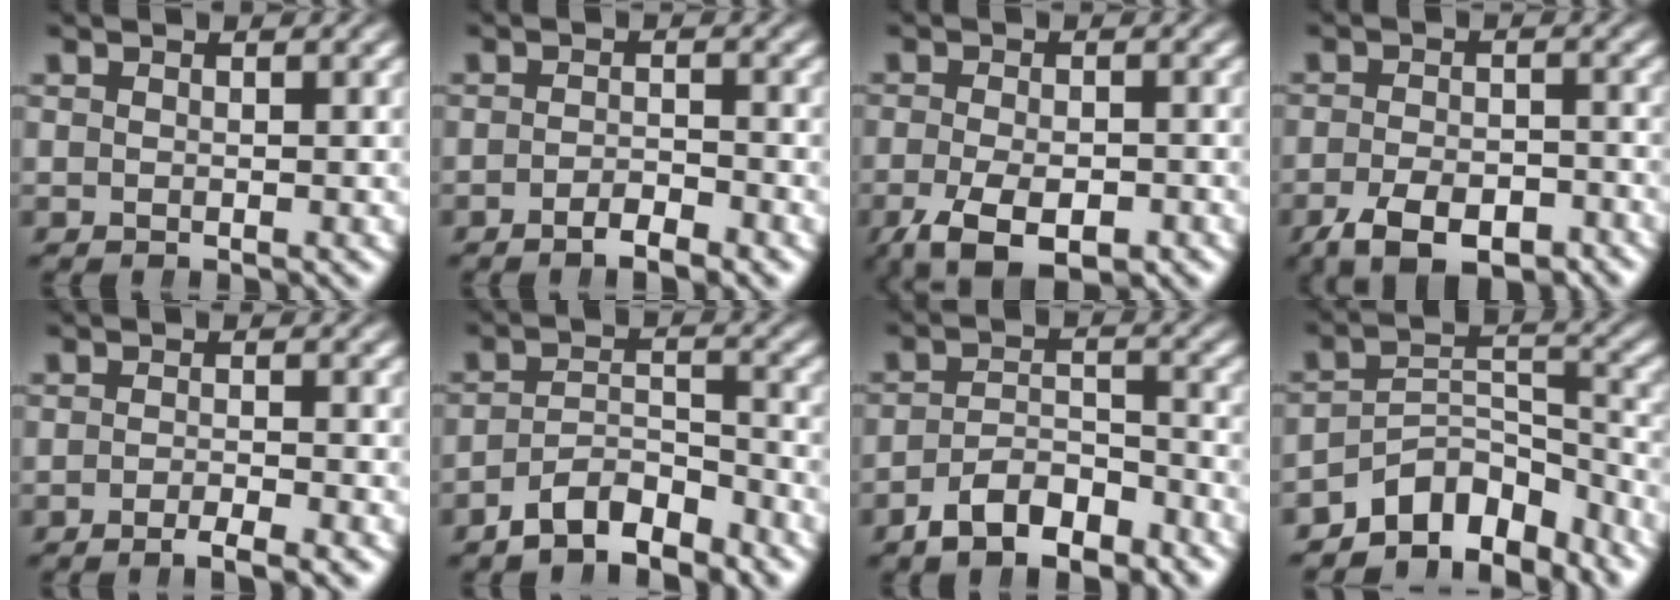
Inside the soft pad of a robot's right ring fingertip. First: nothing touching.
{"total": 2.5, "force": [-2.1, 0.5, 1.2], "torque": [-0.015, -0.004, -0.039]}
{"total": 7.2, "force": [-4.2, 3.5, 4.6], "torque": [-0.096, -0.041, -0.046]}
{"total": 5.9, "force": [-4.1, 2.7, 3.3], "torque": [-0.046, -0.018, -0.060]}
{"total": 2.8, "force": [-2.4, 0.3, 1.4], "torque": [-0.018, -0.004, -0.043]}
{"total": 5.7, "force": [-4.6, 2.4, 2.4], "torque": [-0.042, -0.021, -0.069]}
{"total": 5.4, "force": [-4.4, 2.1, 2.4], "torque": [-0.034, -0.014, -0.068]}
{"total": 9.8, "force": [-6.6, 5.6, 4.7], "torque": [-0.072, -0.031, -0.100]}